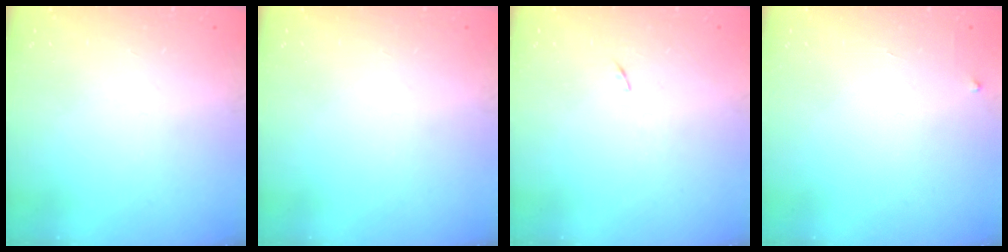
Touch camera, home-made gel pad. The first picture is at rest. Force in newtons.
{"total": 0.0}
{"total": 3.7, "press": 3.6, "slide": 0.7}
{"total": 2.3, "press": 2.3, "slide": 0.3}